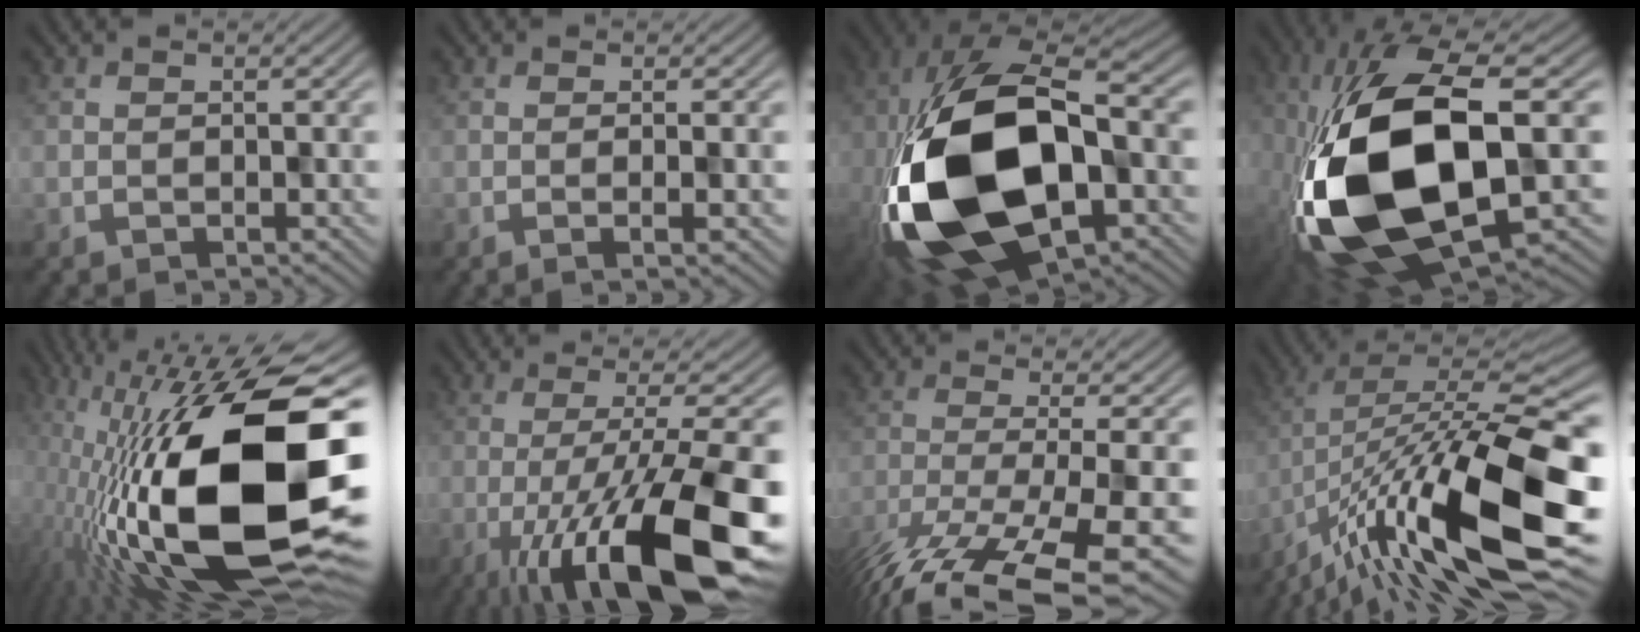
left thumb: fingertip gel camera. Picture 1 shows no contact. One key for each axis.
{"total": 1.7, "fx": 0.0, "fy": 0.2, "fz": 1.7, "tx": -0.029, "ty": 0.001, "tz": -0.006}
{"total": 22.2, "fx": -3.8, "fy": 13.1, "fz": 17.5, "tx": -0.415, "ty": -0.060, "tz": -0.038}
{"total": 19.6, "fx": -2.2, "fy": 10.0, "fz": 16.6, "tx": -0.382, "ty": -0.035, "tz": -0.026}
{"total": 22.5, "fx": -3.3, "fy": 8.8, "fz": 20.4, "tx": -0.399, "ty": 0.004, "tz": -0.066}
{"total": 18.2, "fx": -7.3, "fy": 4.2, "fz": 16.2, "tx": -0.232, "ty": 0.005, "tz": -0.127}
{"total": 14.8, "fx": -10.0, "fy": 3.3, "fz": 10.5, "tx": -0.197, "ty": -0.033, "tz": -0.152}
{"total": 18.9, "fx": -7.4, "fy": 5.6, "fz": 16.5, "tx": -0.291, "ty": 0.001, "tz": -0.132}